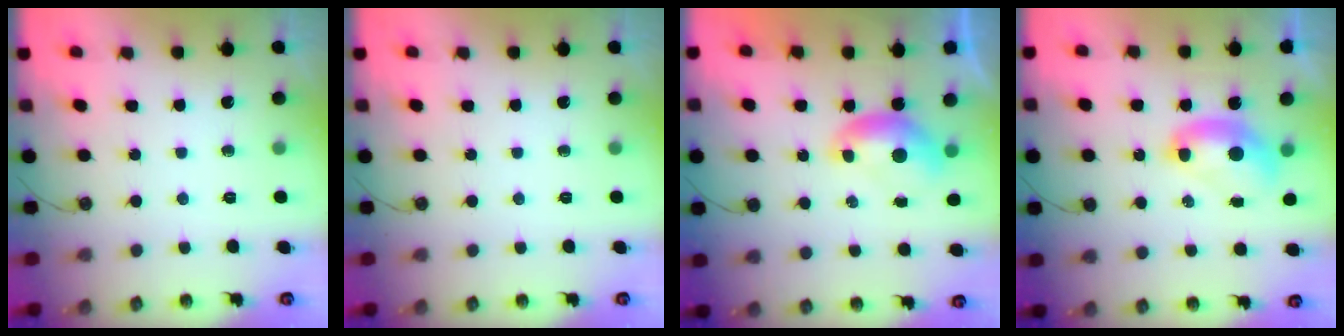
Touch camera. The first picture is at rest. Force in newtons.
{"total": 0.0}
{"total": 0.0}
{"total": 2.7, "press": 2.7, "slide": 0.1}